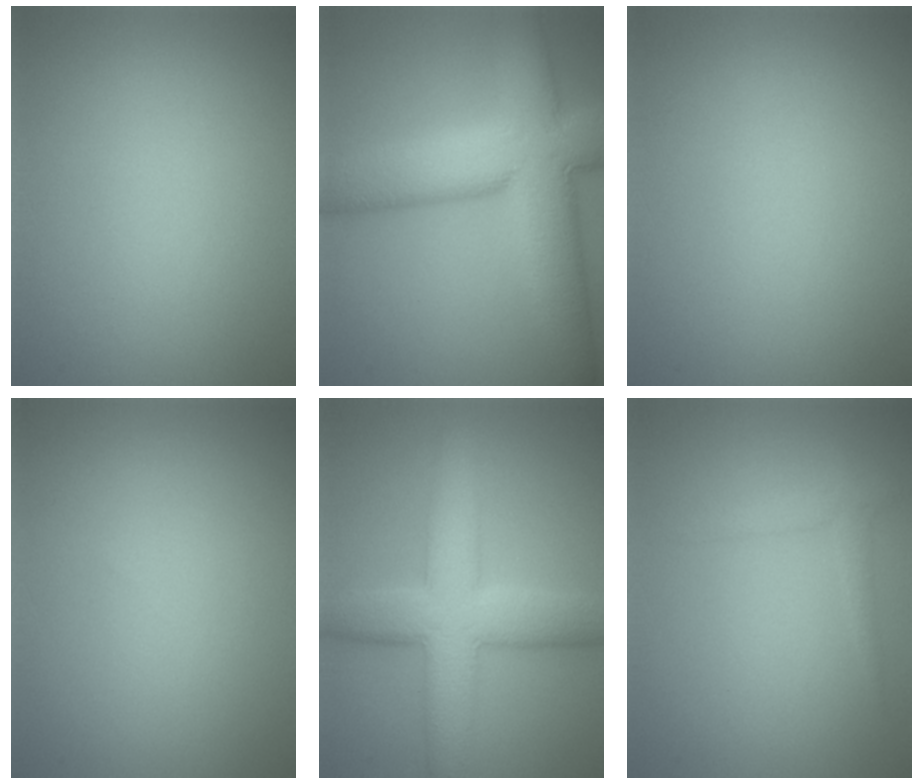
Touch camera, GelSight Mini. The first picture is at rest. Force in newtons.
{"total": 11.6, "press": 11.6, "slide": 1.0}
{"total": 0.0}
{"total": 0.0}
{"total": 7.4, "press": 7.4, "slide": 0.1}
{"total": 1.4, "press": 1.4, "slide": 0.1}